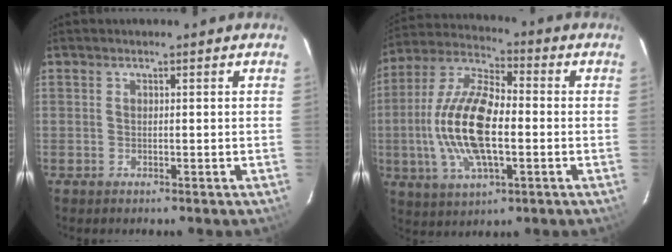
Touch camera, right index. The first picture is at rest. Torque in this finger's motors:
{"motor_torque": [2.14, 0.00, 1.05, 0.21]}